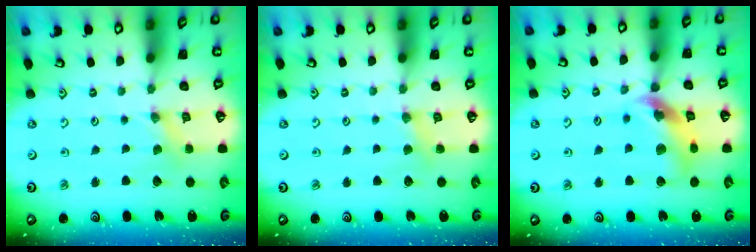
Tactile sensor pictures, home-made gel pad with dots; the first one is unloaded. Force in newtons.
{"total": 4.4, "press": 4.4, "slide": 0.5}
{"total": 13.2, "press": 13.0, "slide": 1.8}